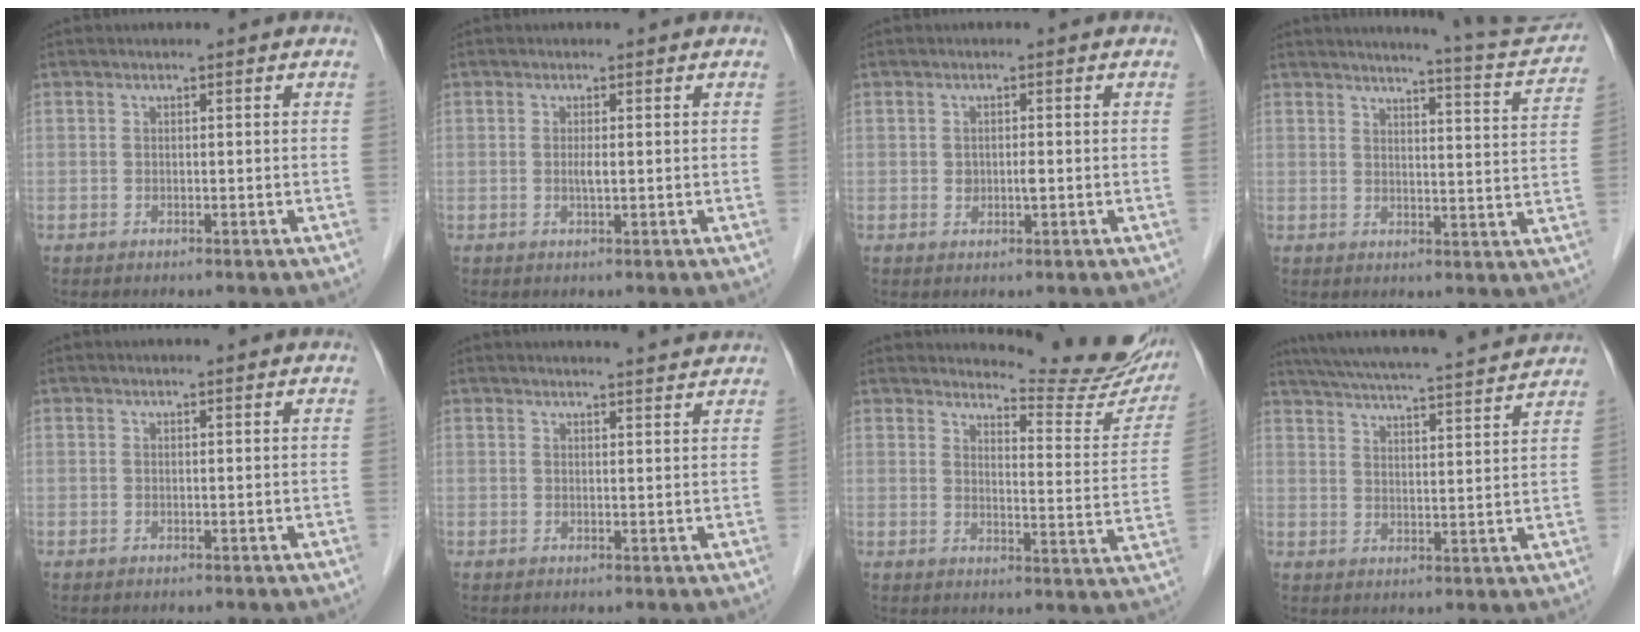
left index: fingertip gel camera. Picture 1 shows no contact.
{"total": 1.1, "force": [0.0, 0.1, 1.1], "torque": [-0.025, -0.002, 0.000]}
{"total": 1.4, "force": [-0.1, 0.7, 1.1], "torque": [-0.018, -0.002, 0.000]}
{"total": 10.9, "force": [10.6, -0.7, 2.5], "torque": [-0.039, -0.042, 0.122]}
{"total": 0.8, "force": [0.8, 0.0, 0.2], "torque": [-0.009, 0.004, 0.010]}
{"total": 6.7, "force": [6.5, -0.1, 1.6], "torque": [-0.021, 0.009, 0.065]}
{"total": 14.4, "force": [13.8, 1.6, 3.5], "torque": [-0.037, -0.077, 0.150]}
{"total": 19.3, "force": [17.8, 0.5, 7.5], "torque": [-0.134, 0.012, 0.246]}